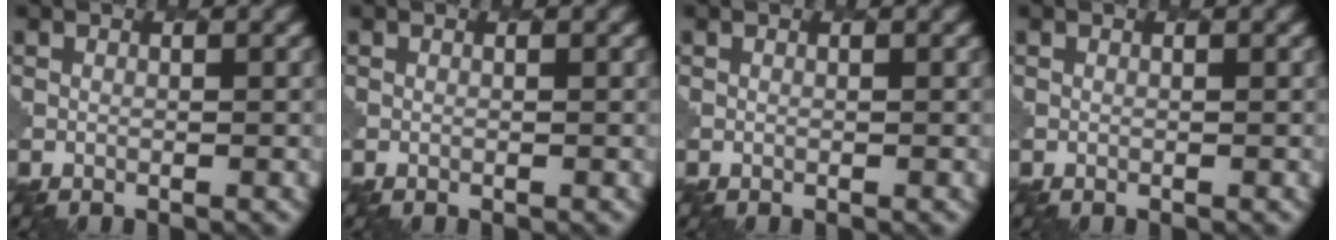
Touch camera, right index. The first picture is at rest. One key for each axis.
{"total": 0.0}
{"total": 0.0}
{"total": 0.0}